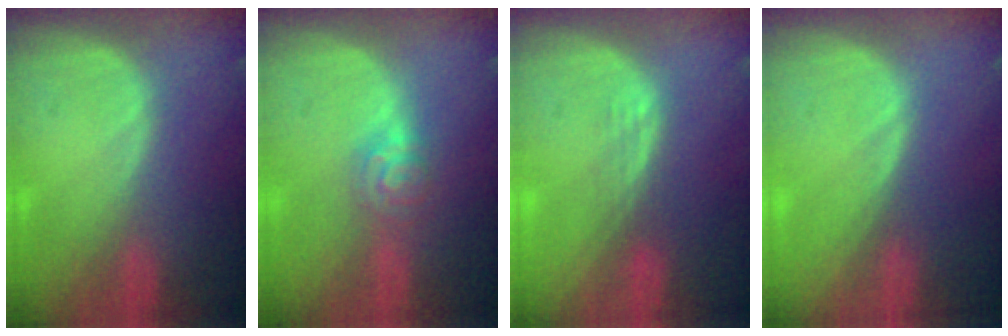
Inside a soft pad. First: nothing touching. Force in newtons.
{"total": 4.0, "press": 3.6, "slide": 1.7}
{"total": 1.8, "press": 1.7, "slide": 0.2}
{"total": 0.0}